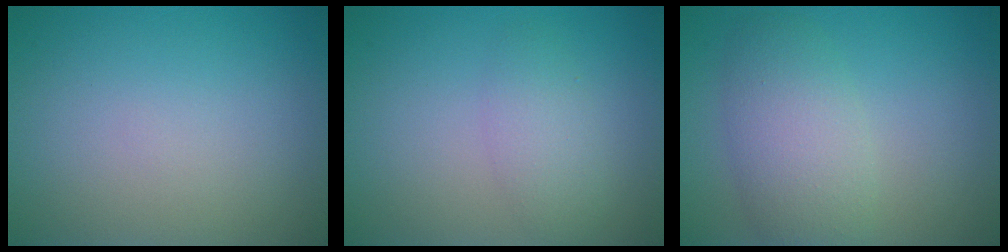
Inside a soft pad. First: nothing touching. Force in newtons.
{"total": 2.4, "press": 2.4, "slide": 0.1}
{"total": 4.9, "press": 4.9, "slide": 0.3}